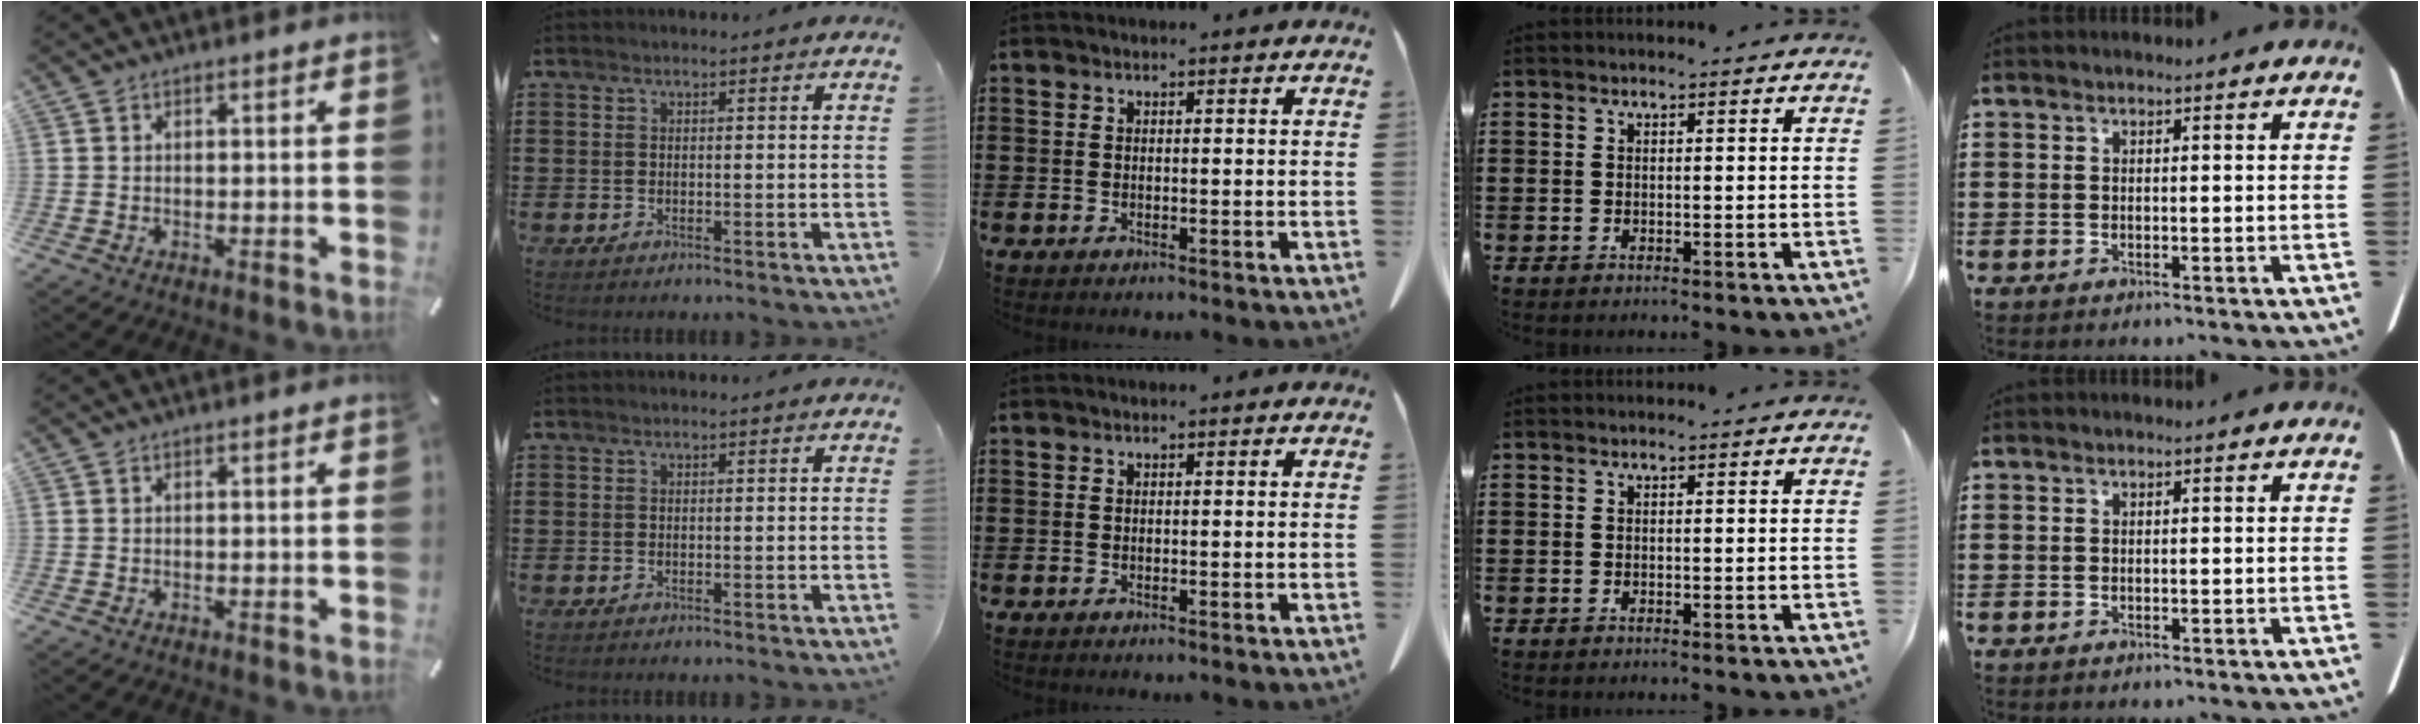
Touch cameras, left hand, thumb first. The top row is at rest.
{}